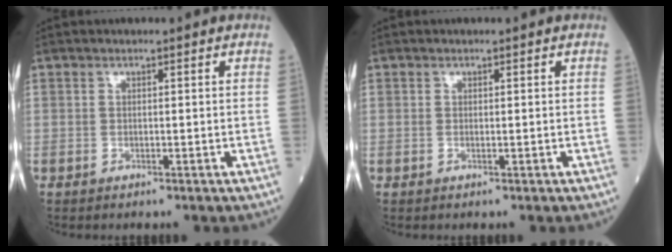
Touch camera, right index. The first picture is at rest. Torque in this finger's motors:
{"motor_torque": [-1.66, 0.48, -0.98, -0.15]}